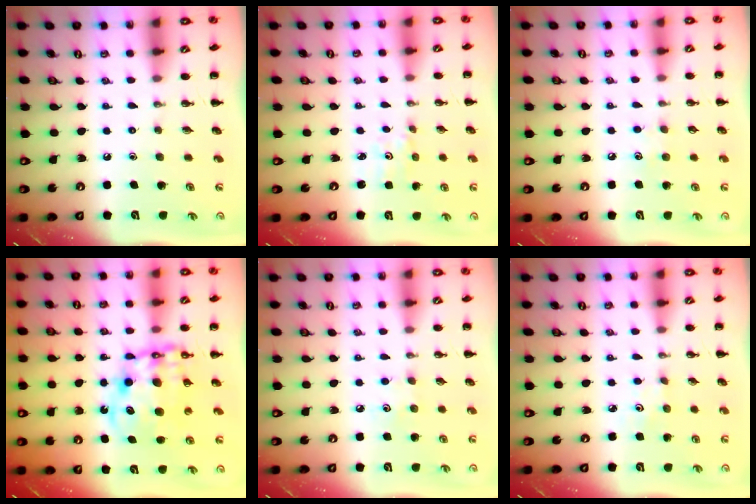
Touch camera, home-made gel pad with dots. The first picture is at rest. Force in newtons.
{"total": 0.9, "press": 0.8, "slide": 0.4}
{"total": 5.2, "press": 4.9, "slide": 1.6}
{"total": 12.6, "press": 12.2, "slide": 3.1}
{"total": 4.3, "press": 4.1, "slide": 1.1}
{"total": 1.8, "press": 1.7, "slide": 0.6}